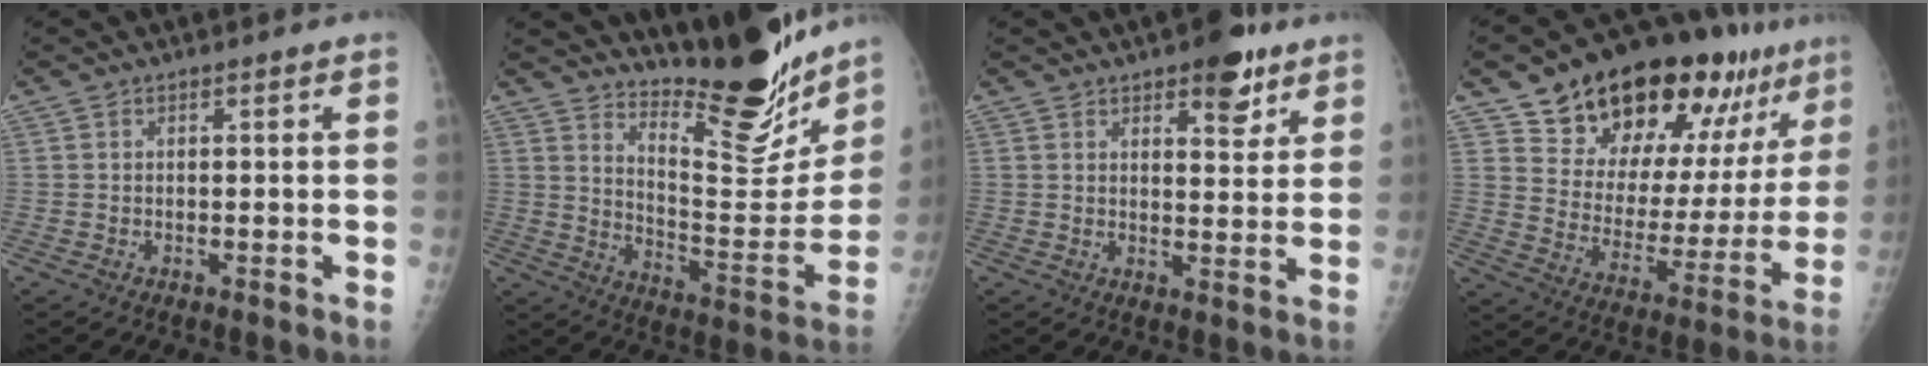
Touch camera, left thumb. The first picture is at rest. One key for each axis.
{"total": 20.5, "fx": 17.0, "fy": 4.9, "fz": 10.4, "tx": -0.113, "ty": -0.138, "tz": 0.255}
{"total": 7.8, "fx": 4.9, "fy": 3.3, "fz": 5.1, "tx": -0.042, "ty": -0.024, "tz": 0.063}
{"total": 25.4, "fx": 17.5, "fy": 11.4, "fz": 14.5, "tx": -0.183, "ty": -0.069, "tz": 0.264}